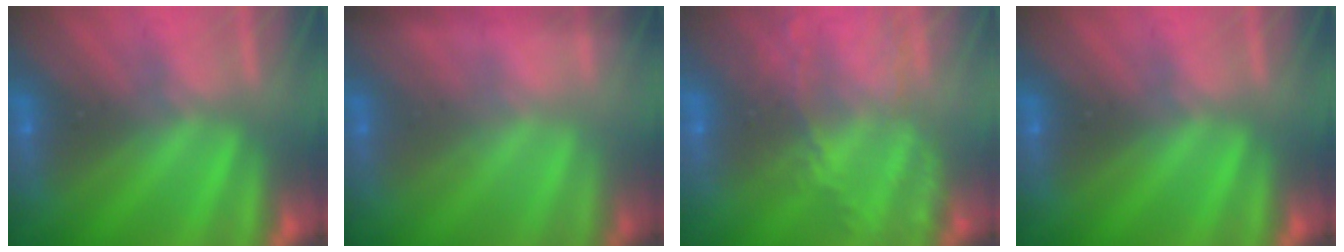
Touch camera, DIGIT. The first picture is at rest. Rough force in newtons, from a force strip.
{"total": 1.7}
{"total": 8.3}
{"total": 0.0}